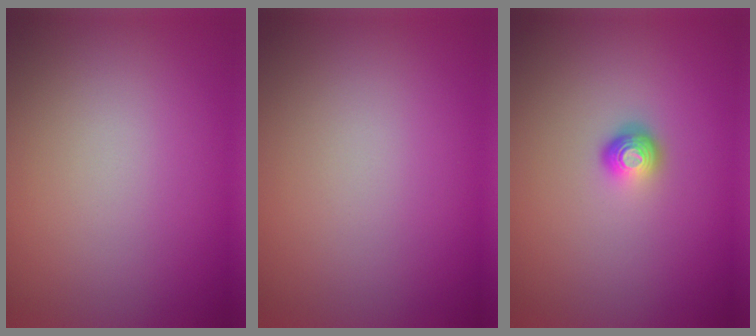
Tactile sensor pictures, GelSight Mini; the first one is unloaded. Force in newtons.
{"total": 0.0}
{"total": 1.8, "press": 1.2, "slide": 1.3}